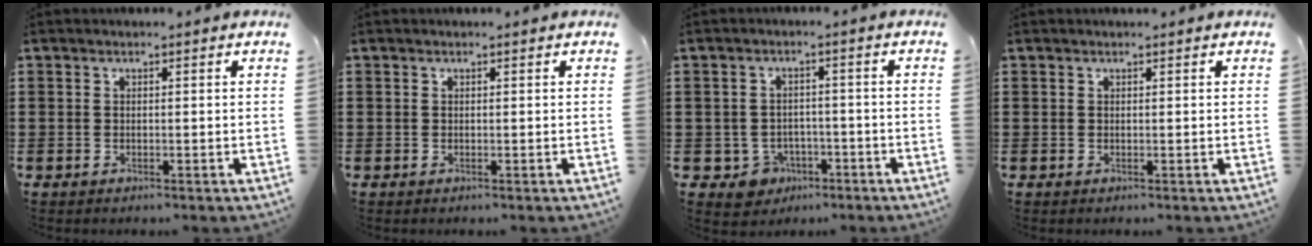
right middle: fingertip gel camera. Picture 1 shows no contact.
{"total": 0.0}
{"total": 3.6, "force": [-2.4, 2.6, 0.8], "torque": [-0.033, 0.000, -0.049]}
{"total": 0.0}